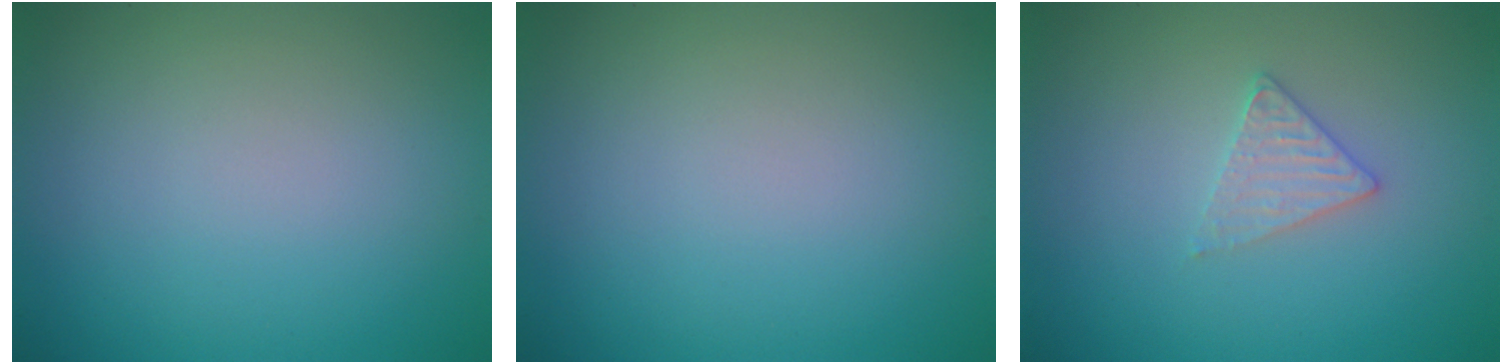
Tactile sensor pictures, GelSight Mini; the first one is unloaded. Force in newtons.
{"total": 0.0}
{"total": 1.8, "press": 1.8, "slide": 0.3}